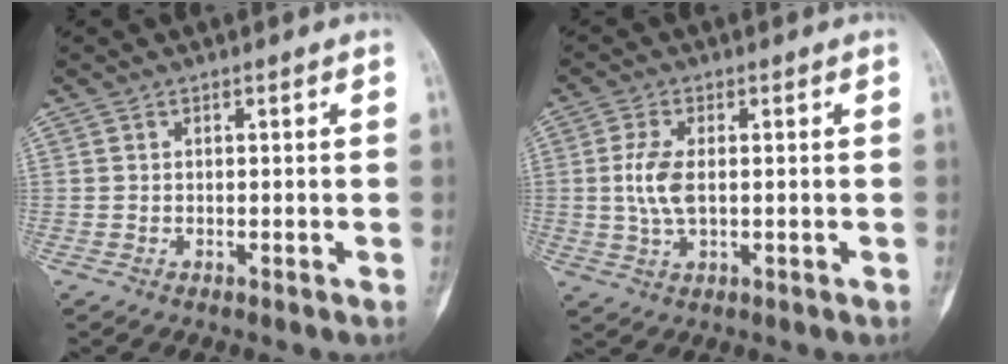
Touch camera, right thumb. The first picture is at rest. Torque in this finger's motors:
{"motor_torque": [0.91, 1.01, 0.34, -0.43, 0.26]}